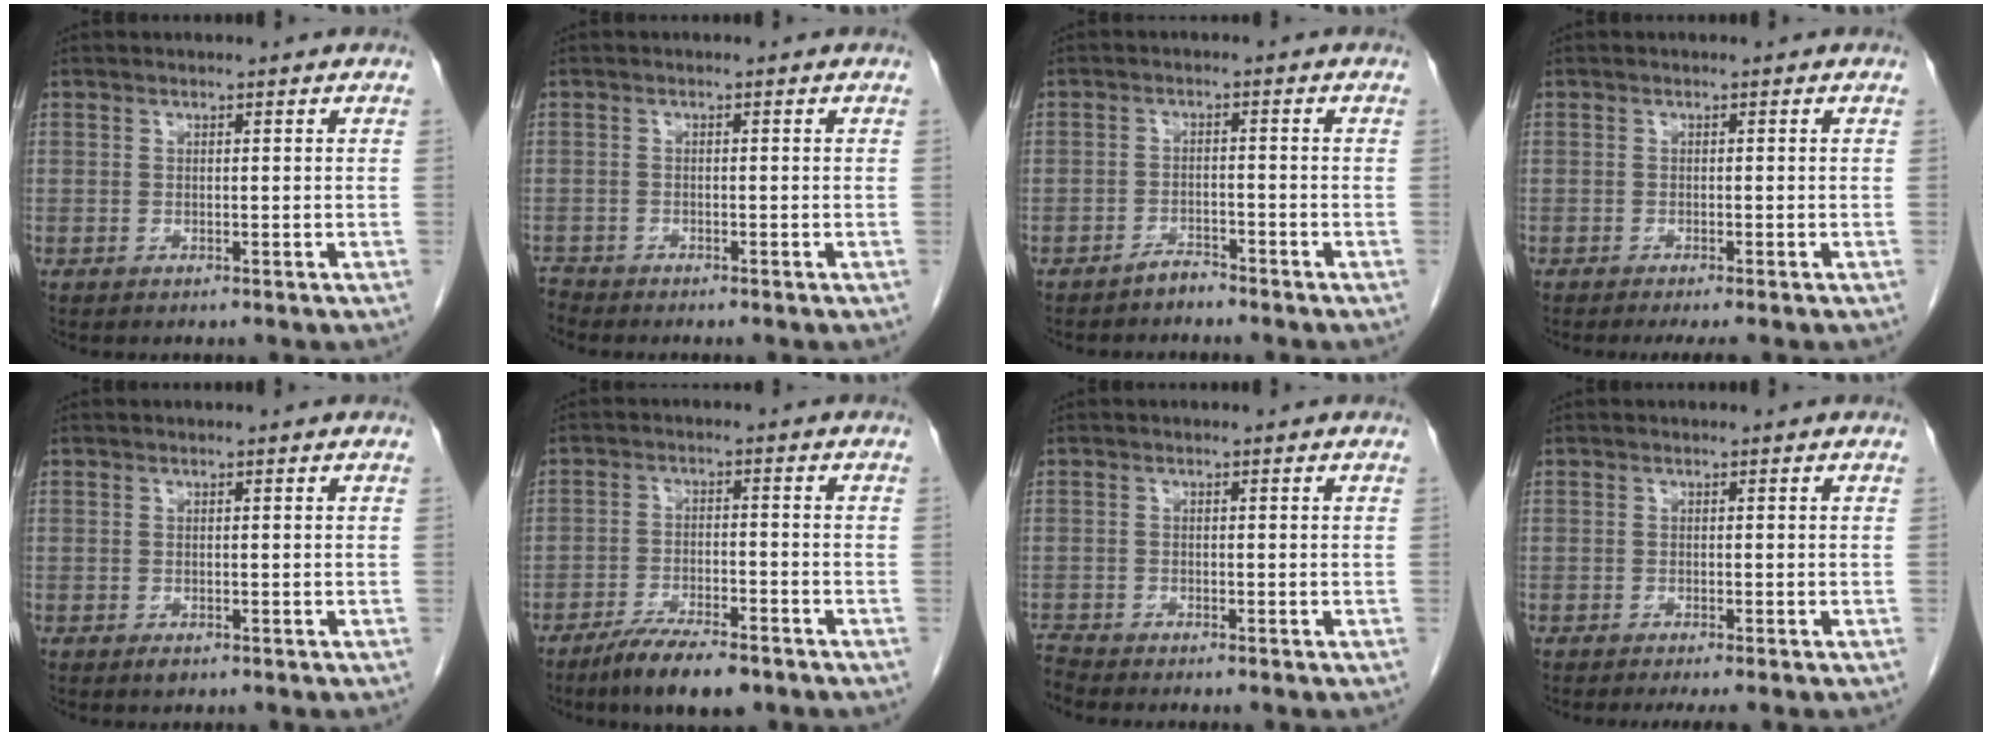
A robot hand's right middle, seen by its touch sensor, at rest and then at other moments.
{"total": 1.5, "force": [-1.5, 0.0, -0.3], "torque": [0.001, -0.008, -0.029]}
{"total": 2.0, "force": [-1.9, 0.4, 0.3], "torque": [-0.002, 0.000, -0.031]}
{"total": 3.2, "force": [-2.6, 0.0, 1.8], "torque": [-0.020, -0.006, -0.036]}
{"total": 0.9, "force": [-0.5, 0.4, 0.6], "torque": [-0.009, -0.001, -0.005]}
{"total": 8.4, "force": [-6.3, 1.9, 5.3], "torque": [-0.086, -0.013, -0.104]}
{"total": 1.7, "force": [-1.6, -0.4, -0.2], "torque": [-0.005, -0.013, -0.032]}
{"total": 3.0, "force": [-2.5, 0.0, 1.7], "torque": [-0.019, -0.007, -0.034]}